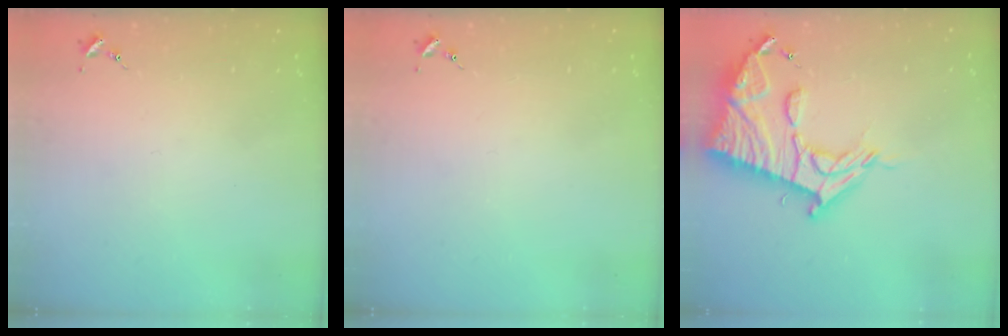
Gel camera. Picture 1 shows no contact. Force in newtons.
{"total": 0.0}
{"total": 19.3, "press": 19.3, "slide": 1.6}